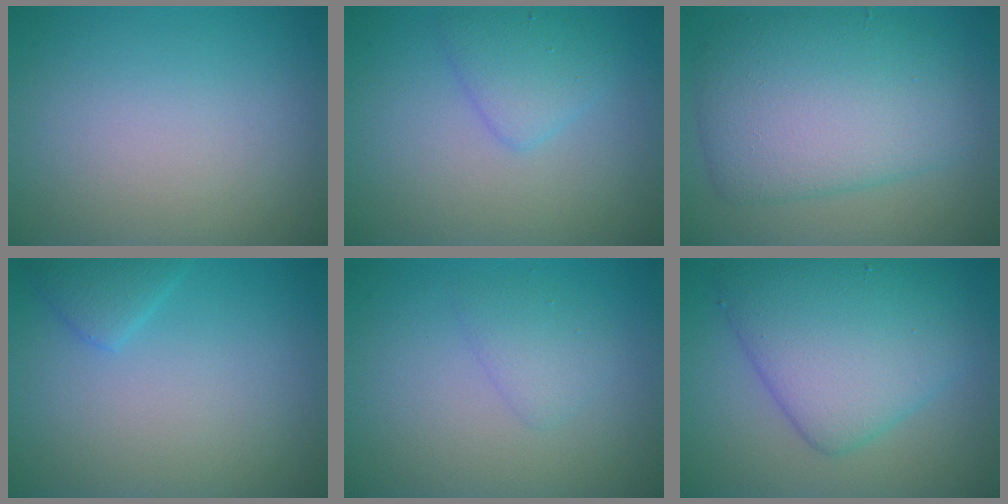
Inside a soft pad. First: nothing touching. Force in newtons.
{"total": 2.6, "press": 2.6, "slide": 0.0}
{"total": 7.9, "press": 7.9, "slide": 0.2}
{"total": 1.8, "press": 1.8, "slide": 0.2}
{"total": 1.7, "press": 1.7, "slide": 0.1}
{"total": 7.5, "press": 7.5, "slide": 0.3}